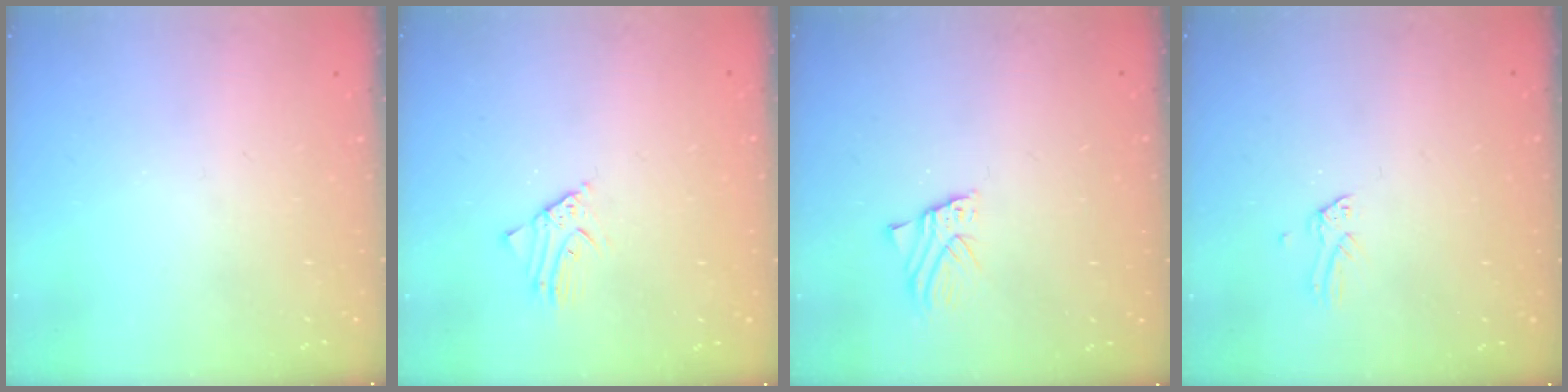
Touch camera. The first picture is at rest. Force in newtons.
{"total": 2.6, "press": 2.6, "slide": 0.2}
{"total": 1.8, "press": 1.8, "slide": 0.1}
{"total": 0.0}